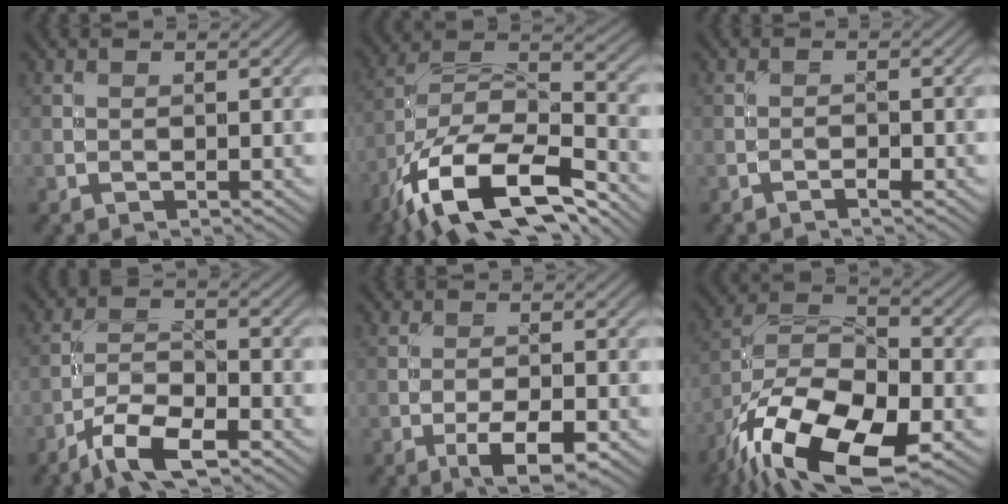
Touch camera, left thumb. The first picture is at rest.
{"total": 16.8, "force": [-10.8, 6.7, 11.0], "torque": [-0.232, -0.026, -0.196]}
{"total": 0.8, "force": [-0.7, 0.1, 0.4], "torque": [-0.008, 0.002, -0.015]}
{"total": 7.4, "force": [-5.2, 2.1, 4.8], "torque": [-0.092, 0.000, -0.108]}
{"total": 5.0, "force": [-2.6, 1.5, 4.0], "torque": [-0.067, 0.002, -0.042]}
{"total": 17.6, "force": [-10.6, 7.6, 11.8], "torque": [-0.244, -0.024, -0.194]}